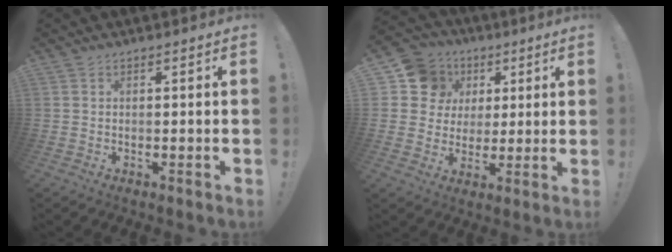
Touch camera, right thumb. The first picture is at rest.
{"total": 12.6, "force": [4.7, 11.2, 3.5], "torque": [-0.046, -0.023, 0.101]}